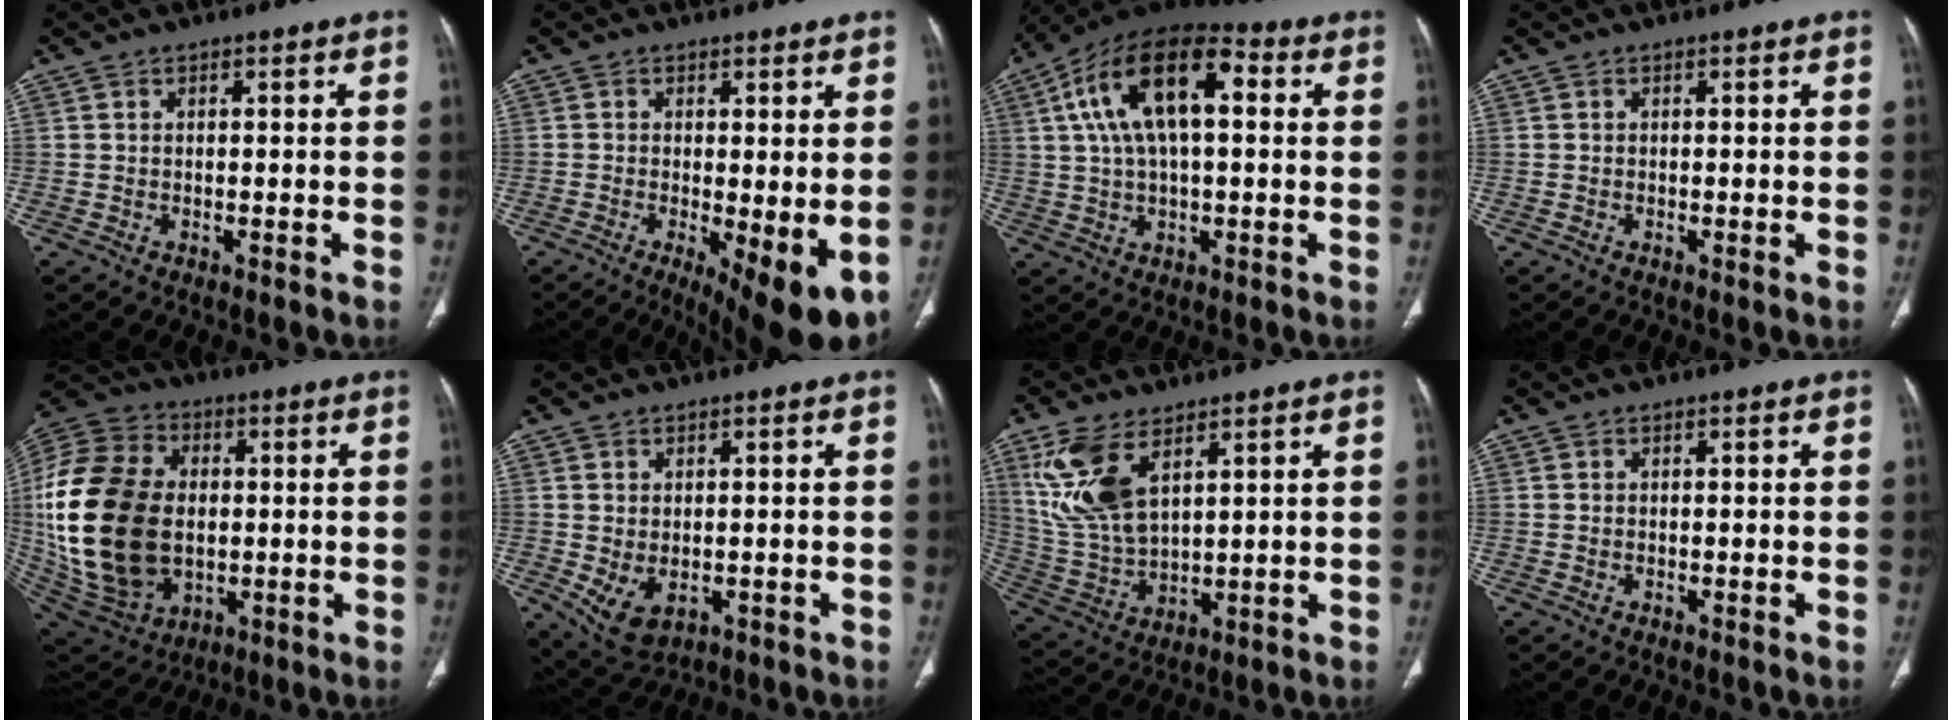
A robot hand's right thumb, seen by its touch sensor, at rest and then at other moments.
{"total": 10.5, "force": [-2.6, 3.1, 9.7], "torque": [-0.139, -0.025, -0.031]}
{"total": 18.3, "force": [4.2, 8.8, 15.5], "torque": [-0.266, 0.030, 0.062]}
{"total": 0.0}
{"total": 29.6, "force": [-0.1, 20.5, 21.4], "torque": [-0.452, -0.003, 0.021]}
{"total": 6.1, "force": [-1.0, 4.2, 4.4], "torque": [-0.071, -0.010, 0.003]}
{"total": 13.1, "force": [6.2, 6.5, 9.6], "torque": [-0.203, -0.019, 0.140]}
{"total": 0.0}